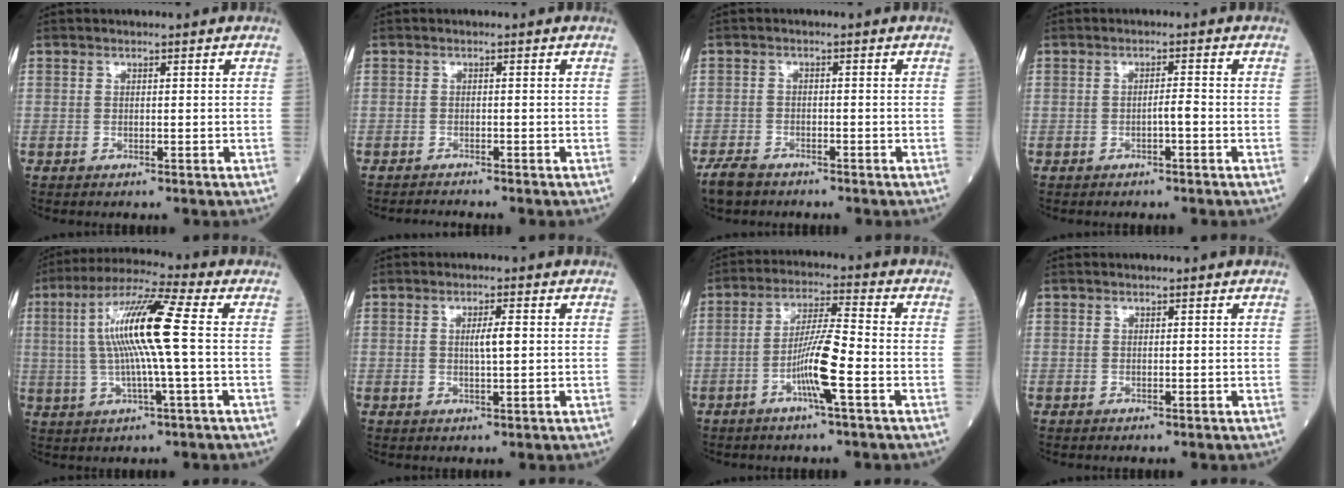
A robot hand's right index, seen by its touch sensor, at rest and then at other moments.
{"total": 1.5, "force": [-1.4, -0.4, -0.1], "torque": [-0.002, -0.007, -0.025]}
{"total": 4.0, "force": [-3.4, 1.6, 1.4], "torque": [-0.031, -0.004, -0.062]}
{"total": 1.6, "force": [-0.7, 0.1, 1.4], "torque": [-0.020, 0.002, -0.014]}
{"total": 12.7, "force": [1.0, -0.1, 12.6], "torque": [-0.243, 0.017, 0.013]}
{"total": 2.9, "force": [0.3, 0.4, 2.8], "torque": [-0.051, 0.000, 0.005]}
{"total": 8.1, "force": [-3.0, -0.2, 7.6], "torque": [-0.145, 0.002, -0.059]}
{"total": 0.0}